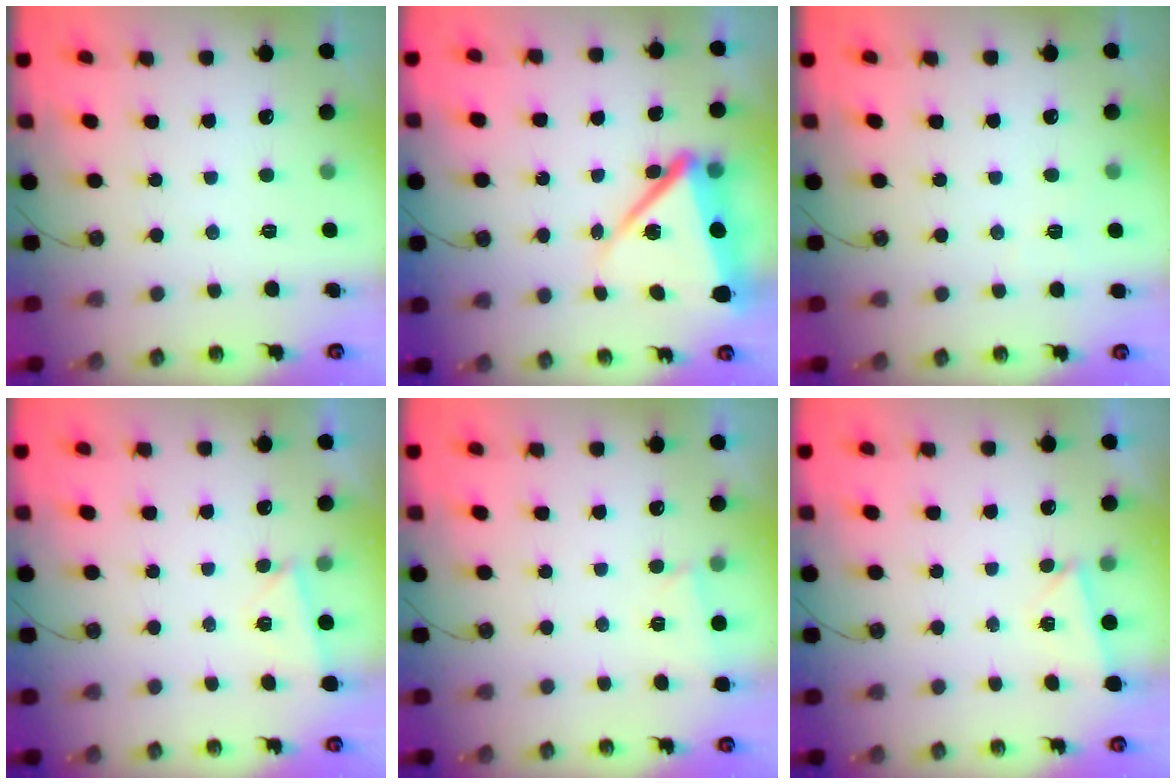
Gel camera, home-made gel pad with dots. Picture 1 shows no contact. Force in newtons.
{"total": 12.6, "press": 12.6, "slide": 1.0}
{"total": 2.8, "press": 2.8, "slide": 0.3}
{"total": 3.1, "press": 2.7, "slide": 1.6}
{"total": 1.7, "press": 1.7, "slide": 0.5}
{"total": 1.8, "press": 1.4, "slide": 1.2}